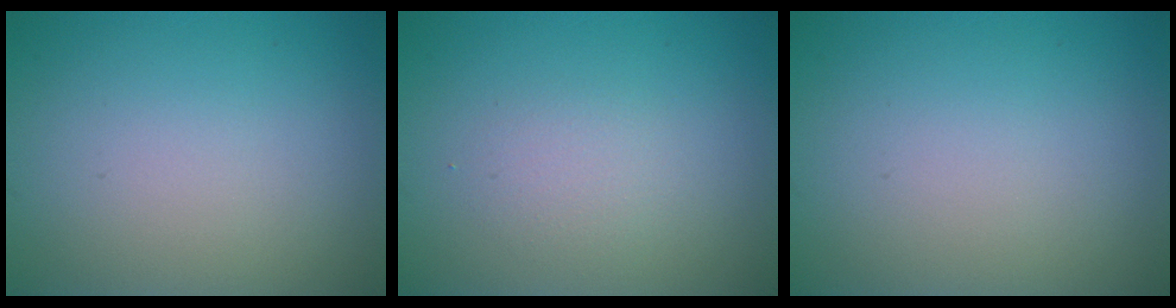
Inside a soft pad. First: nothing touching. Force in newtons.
{"total": 1.4, "press": 1.4, "slide": 0.1}
{"total": 0.0}